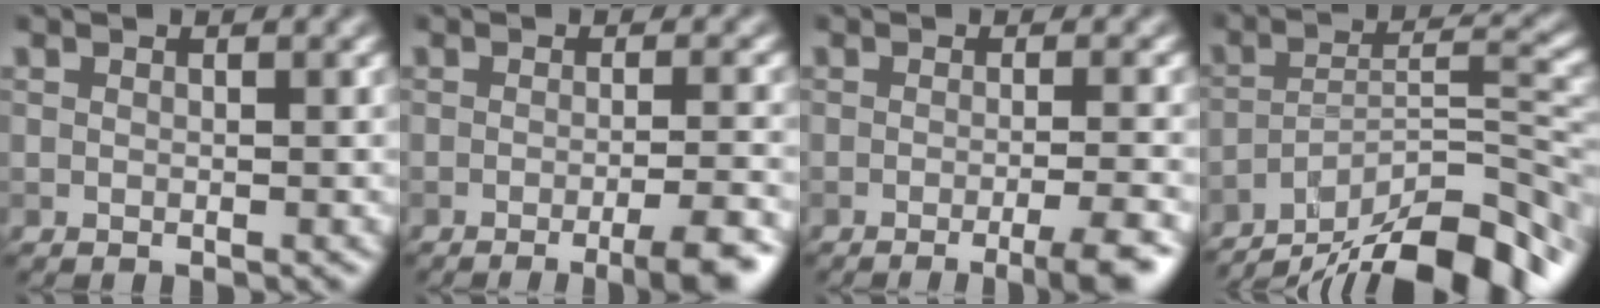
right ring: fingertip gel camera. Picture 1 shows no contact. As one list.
[{"total": 5.0, "force": [-2.5, 1.0, 4.2], "torque": [-0.050, -0.003, -0.039]}, {"total": 4.4, "force": [-2.2, 0.8, 3.7], "torque": [-0.043, -0.004, -0.037]}, {"total": 13.4, "force": [-10.7, 3.2, 7.3], "torque": [-0.122, 0.021, -0.168]}]